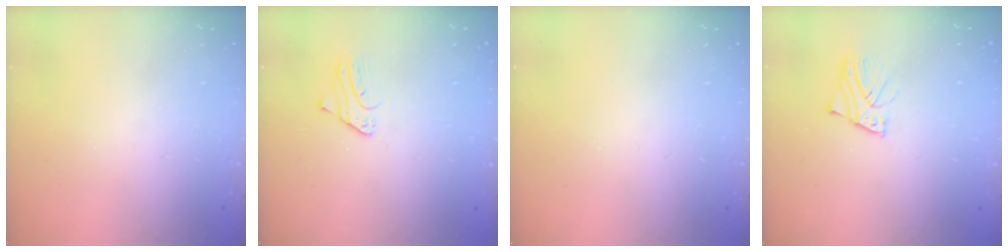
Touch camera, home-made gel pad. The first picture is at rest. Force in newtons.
{"total": 1.9, "press": 1.9, "slide": 0.3}
{"total": 0.0}
{"total": 2.7, "press": 2.7, "slide": 0.2}